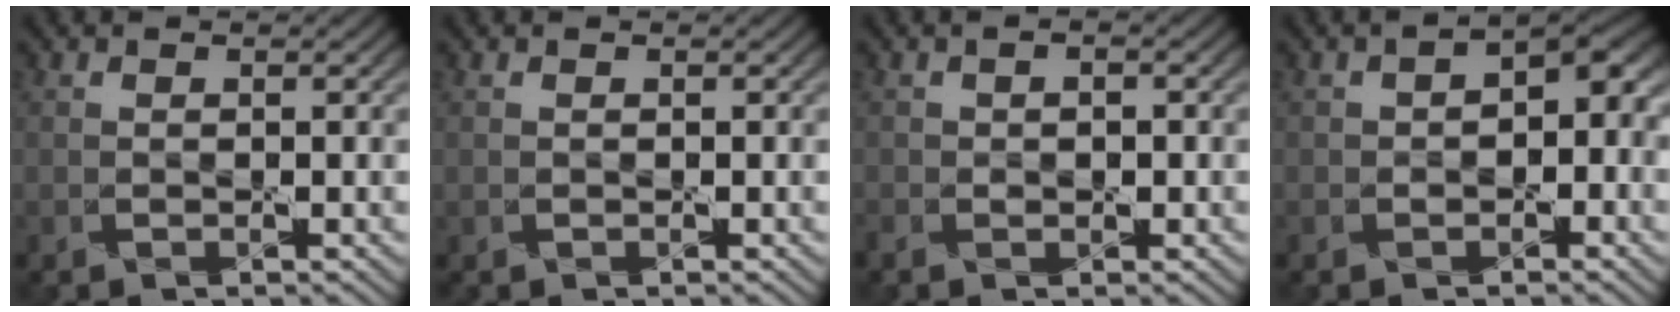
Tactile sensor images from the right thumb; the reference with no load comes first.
{"total": 0.0}
{"total": 1.9, "force": [-0.9, 1.3, 1.1], "torque": [-0.027, 0.000, -0.021]}
{"total": 5.0, "force": [-0.4, 3.1, 3.9], "torque": [-0.051, 0.002, -0.018]}